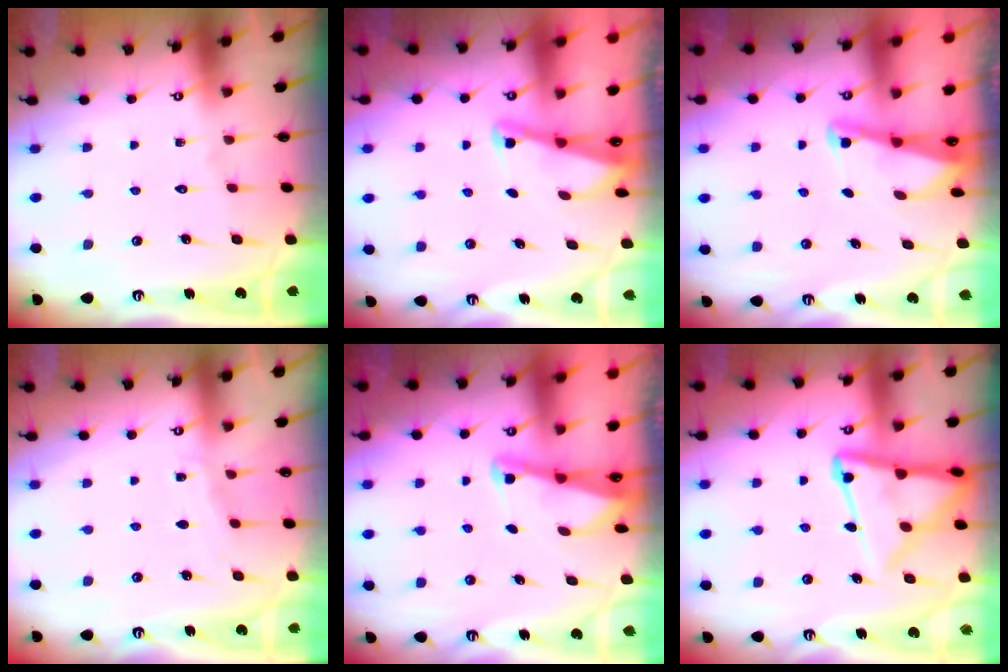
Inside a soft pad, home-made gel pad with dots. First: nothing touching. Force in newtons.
{"total": 2.0, "press": 2.0, "slide": 0.3}
{"total": 2.2, "press": 2.2, "slide": 0.3}
{"total": 3.6, "press": 3.6, "slide": 0.5}
{"total": 2.2, "press": 2.2, "slide": 0.3}
{"total": 13.8, "press": 13.8, "slide": 1.2}